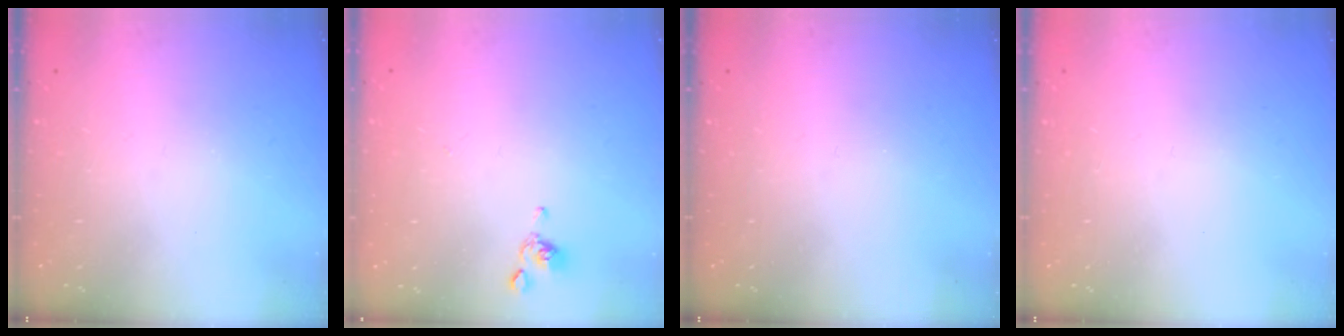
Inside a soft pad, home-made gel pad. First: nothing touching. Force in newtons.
{"total": 2.2, "press": 2.2, "slide": 0.2}
{"total": 0.0}
{"total": 0.0}